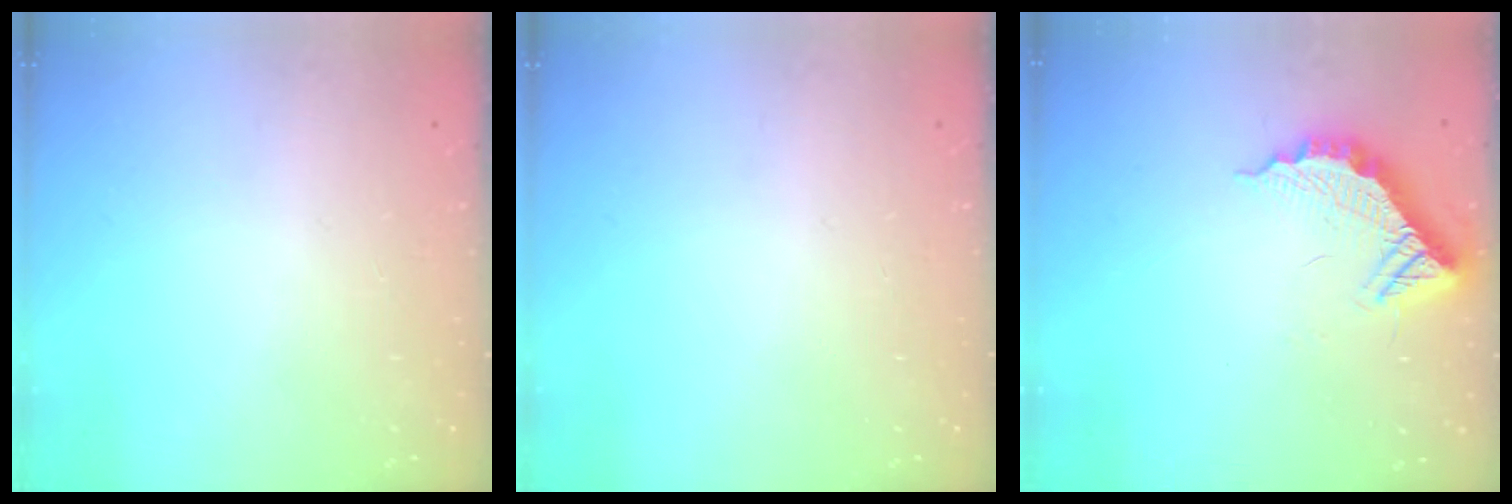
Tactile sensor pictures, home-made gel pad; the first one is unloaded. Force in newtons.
{"total": 0.0}
{"total": 11.9, "press": 11.8, "slide": 0.7}